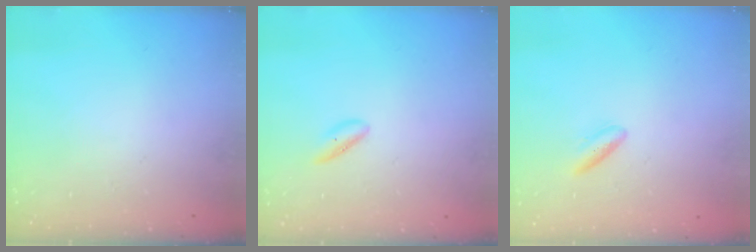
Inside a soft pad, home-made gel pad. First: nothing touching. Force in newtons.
{"total": 3.7, "press": 3.5, "slide": 1.3}
{"total": 3.6, "press": 3.3, "slide": 1.4}